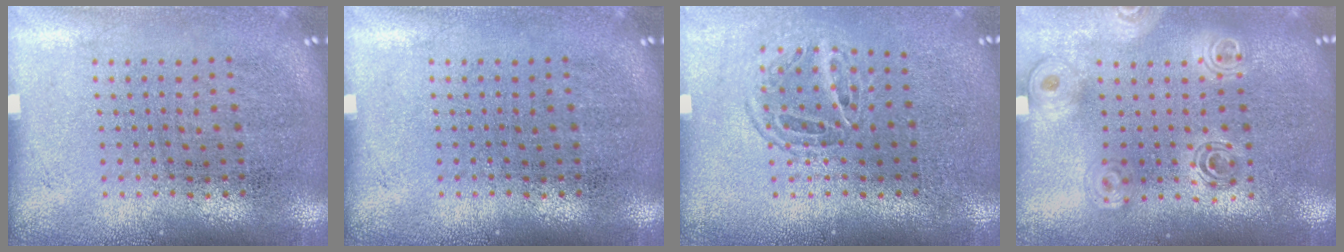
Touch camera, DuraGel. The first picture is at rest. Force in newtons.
{"total": 0.0}
{"total": 1.4, "press": 1.1, "slide": 0.8}
{"total": 1.6, "press": 1.4, "slide": 0.8}